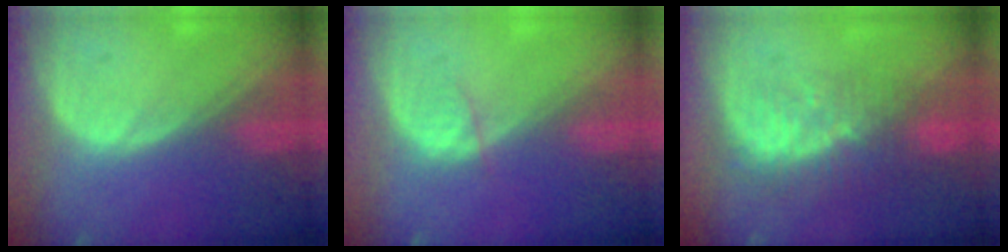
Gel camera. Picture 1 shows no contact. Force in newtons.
{"total": 1.6, "press": 1.5, "slide": 0.2}
{"total": 8.4, "press": 7.5, "slide": 3.8}